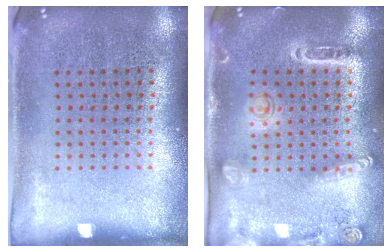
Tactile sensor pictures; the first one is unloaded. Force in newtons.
{"total": 1.5, "press": 1.5, "slide": 0.4}